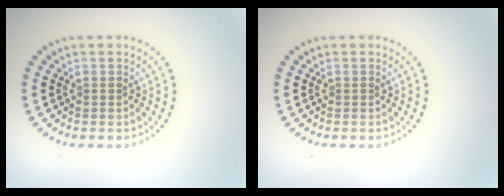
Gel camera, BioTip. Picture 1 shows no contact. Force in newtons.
{"total": 0.0}